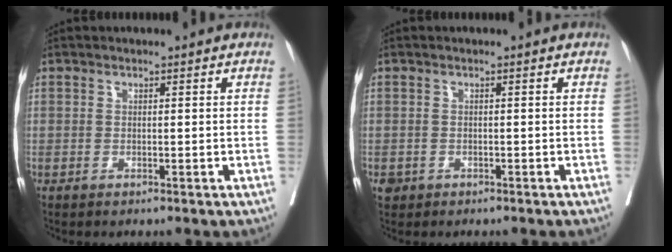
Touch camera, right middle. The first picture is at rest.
{"total": 1.0, "force": [-0.6, 0.8, 0.3], "torque": [-0.007, 0.003, -0.006]}